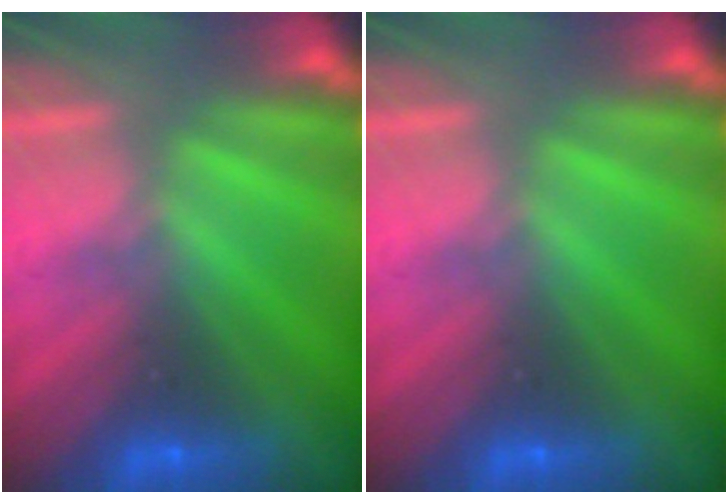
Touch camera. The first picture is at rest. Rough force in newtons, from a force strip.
{"total": 0.0}